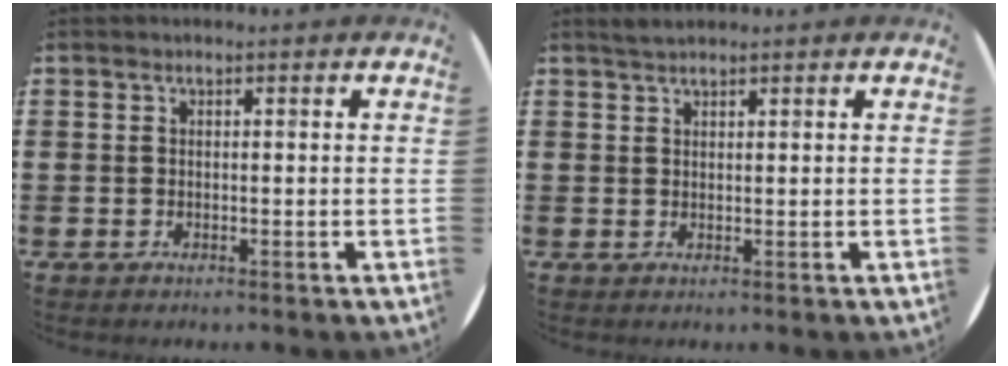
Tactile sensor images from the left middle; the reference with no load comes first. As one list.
[{"total": 1.3, "force": [1.2, 0.1, 0.4], "torque": [-0.008, 0.002, 0.023]}]